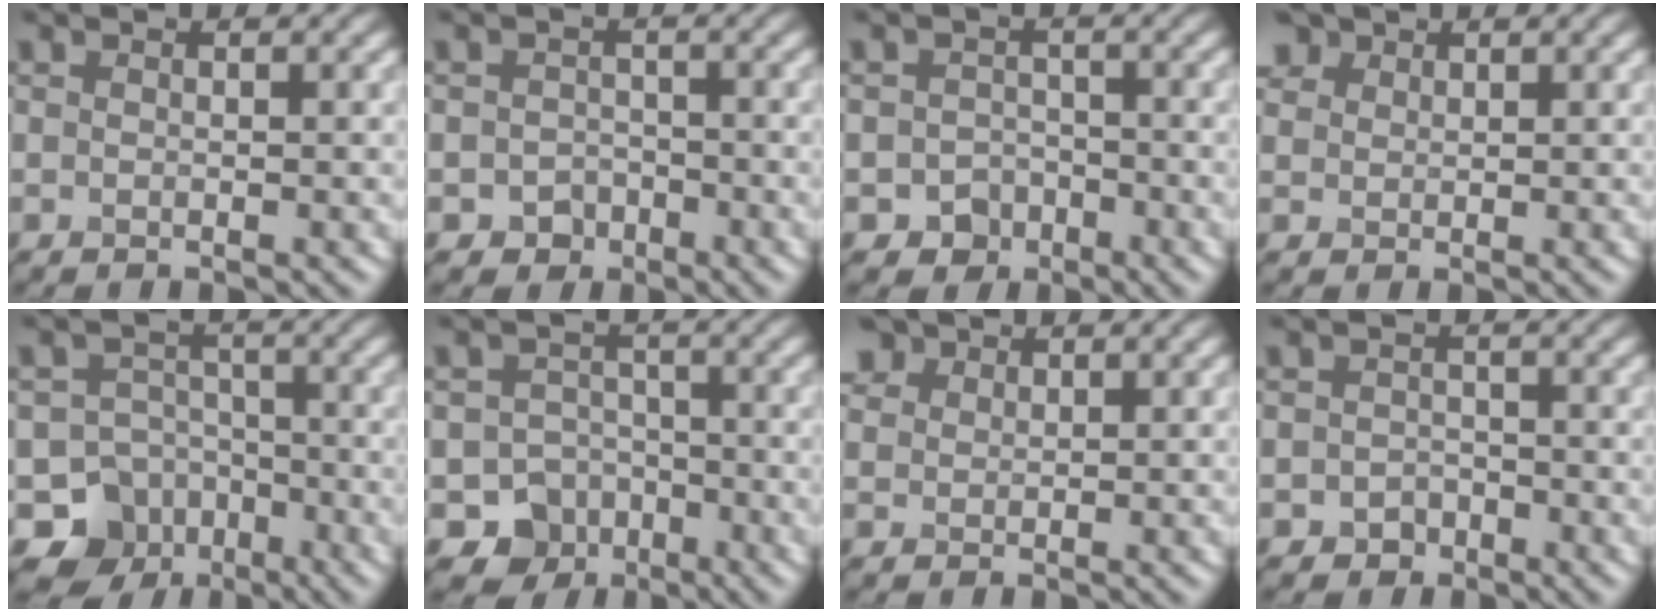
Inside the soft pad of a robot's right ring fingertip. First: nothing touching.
{"total": 2.1, "force": [-1.2, 1.7, 0.4], "torque": [0.005, 0.001, -0.024]}
{"total": 2.9, "force": [-1.7, 2.2, 0.5], "torque": [0.004, 0.001, -0.031]}
{"total": 2.7, "force": [1.8, 1.8, 0.9], "torque": [-0.027, 0.003, 0.036]}
{"total": 8.5, "force": [-5.0, 6.7, 1.5], "torque": [-0.006, -0.010, -0.092]}
{"total": 6.0, "force": [-3.4, 4.8, 1.0], "torque": [0.012, -0.005, -0.057]}
{"total": 2.9, "force": [1.9, 1.9, 0.9], "torque": [-0.030, 0.003, 0.039]}
{"total": 1.7, "force": [-1.0, 1.3, 0.3], "torque": [0.003, 0.001, -0.019]}